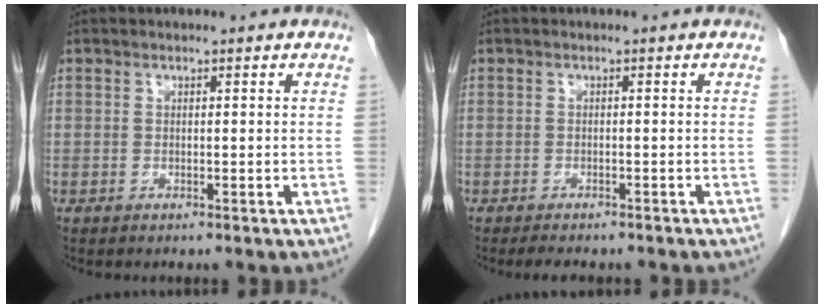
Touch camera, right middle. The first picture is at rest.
{"total": 4.1, "force": [-3.5, 1.3, 1.8], "torque": [-0.028, -0.008, -0.043]}